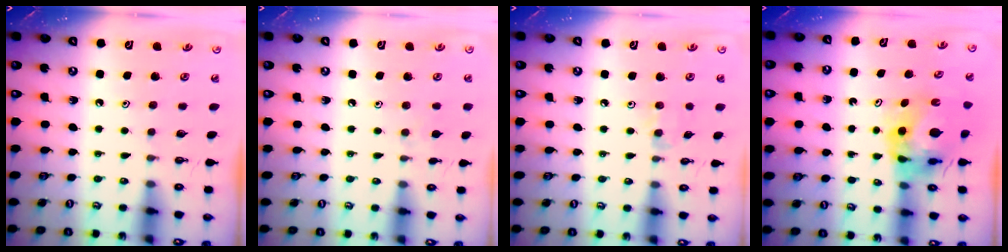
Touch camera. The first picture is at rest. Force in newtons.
{"total": 6.1, "press": 6.1, "slide": 0.8}
{"total": 2.6, "press": 2.6, "slide": 0.4}
{"total": 9.6, "press": 9.5, "slide": 1.0}